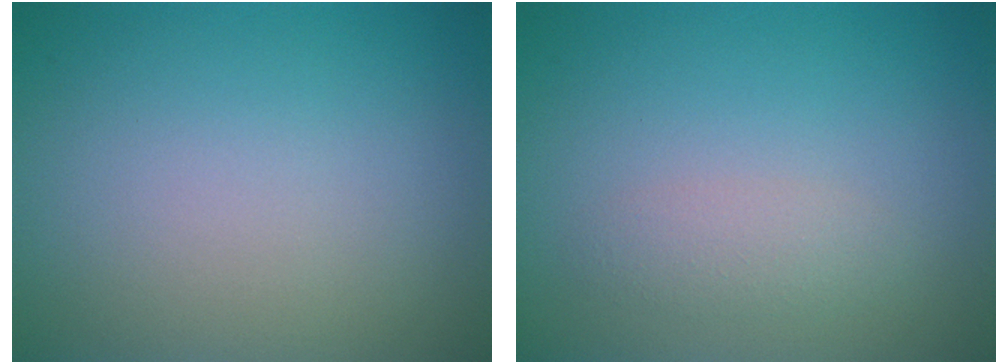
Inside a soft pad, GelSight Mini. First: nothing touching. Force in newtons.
{"total": 1.5, "press": 1.5, "slide": 0.1}